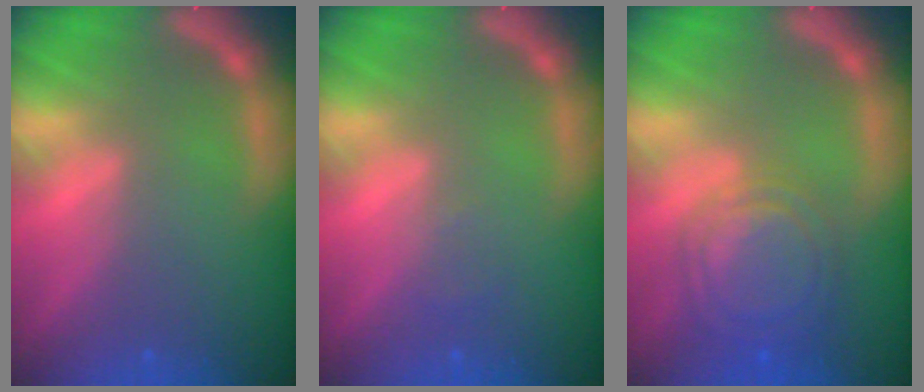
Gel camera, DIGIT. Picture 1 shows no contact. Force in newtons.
{"total": 0.9}
{"total": 7.6}